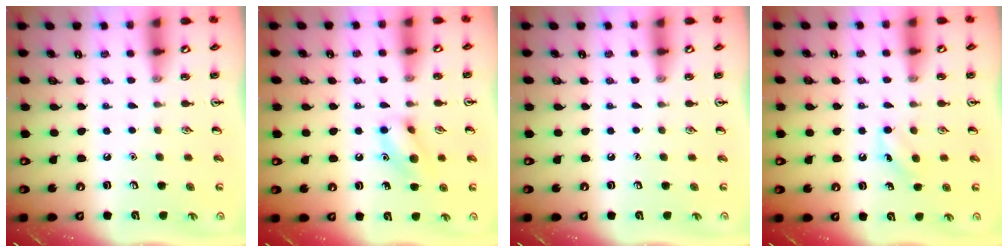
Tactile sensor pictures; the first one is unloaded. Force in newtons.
{"total": 10.3, "press": 10.2, "slide": 1.6}
{"total": 0.0}
{"total": 5.1, "press": 4.9, "slide": 1.3}